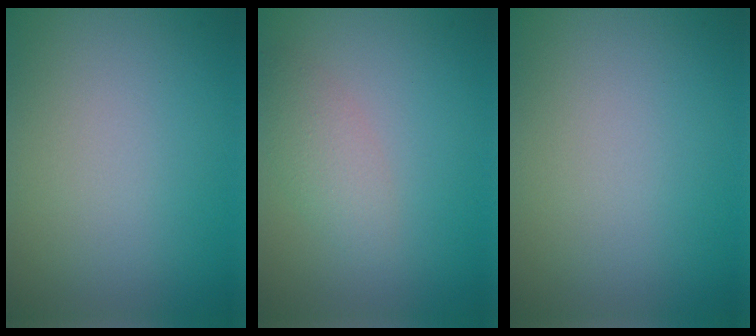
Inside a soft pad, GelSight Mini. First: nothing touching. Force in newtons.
{"total": 2.1, "press": 2.1, "slide": 0.2}
{"total": 0.0}